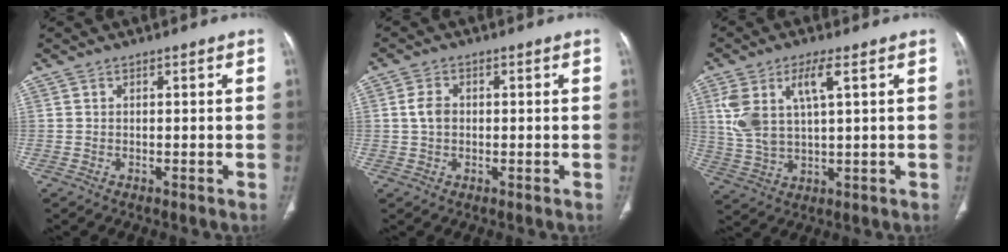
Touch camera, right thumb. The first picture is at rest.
{"total": 3.3, "force": [0.1, 2.5, 2.2], "torque": [-0.041, 0.008, -0.002]}
{"total": 10.3, "force": [3.4, 4.0, 8.9], "torque": [-0.196, -0.001, 0.076]}